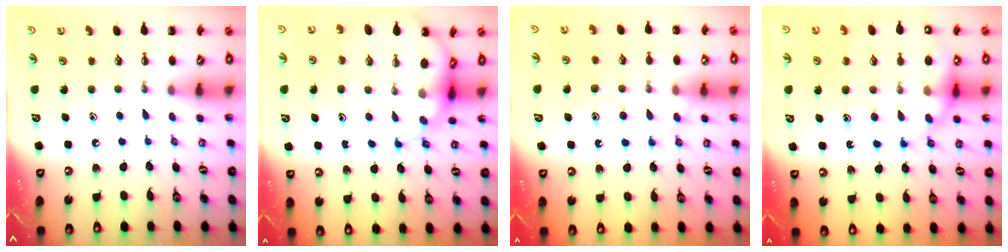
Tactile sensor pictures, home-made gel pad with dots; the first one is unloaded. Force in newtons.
{"total": 11.1, "press": 10.9, "slide": 2.1}
{"total": 11.9, "press": 11.9, "slide": 0.4}
{"total": 18.5, "press": 18.3, "slide": 2.5}